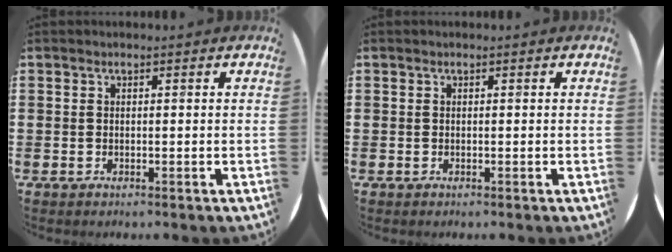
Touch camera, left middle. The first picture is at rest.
{"total": 0.0}